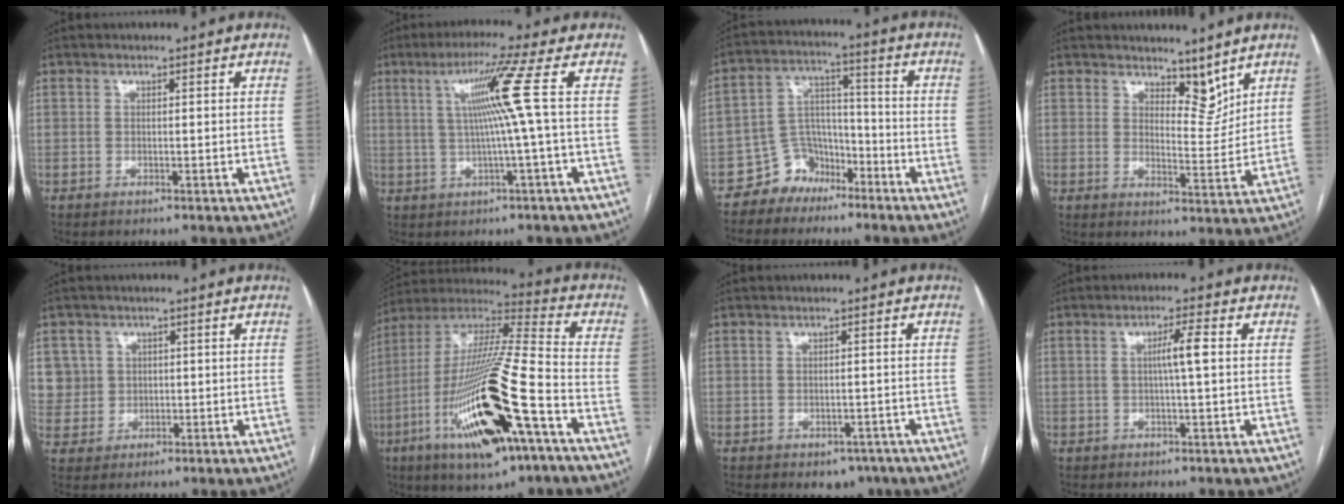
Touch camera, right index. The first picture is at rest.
{"total": 8.0, "force": [1.3, -2.5, 7.5], "torque": [-0.128, 0.009, 0.031]}
{"total": 7.2, "force": [-5.1, 5.0, 0.7], "torque": [-0.009, 0.033, -0.089]}
{"total": 5.2, "force": [4.3, 2.1, 2.0], "torque": [-0.022, -0.008, 0.074]}
{"total": 6.5, "force": [1.9, 6.2, 0.1], "torque": [0.002, 0.017, 0.050]}
{"total": 25.7, "force": [-9.8, 4.3, 23.4], "torque": [-0.464, -0.038, -0.167]}
{"total": 3.5, "force": [-1.9, 2.6, 1.3], "torque": [-0.002, 0.005, -0.016]}
{"total": 3.8, "force": [0.4, -0.2, 3.8], "torque": [-0.068, 0.002, 0.007]}